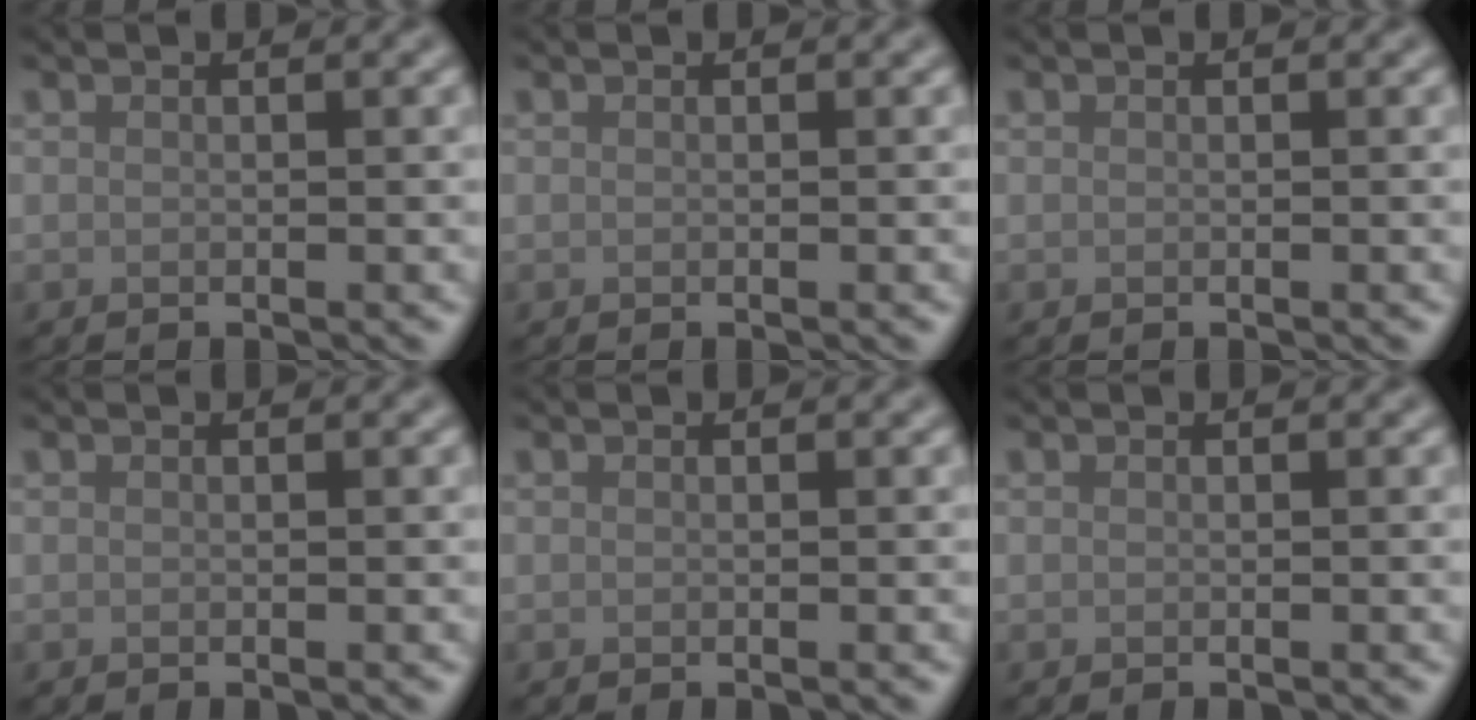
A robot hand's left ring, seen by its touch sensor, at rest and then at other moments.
{"total": 0.0}
{"total": 0.0}
{"total": 0.0}
{"total": 0.0}
{"total": 0.0}